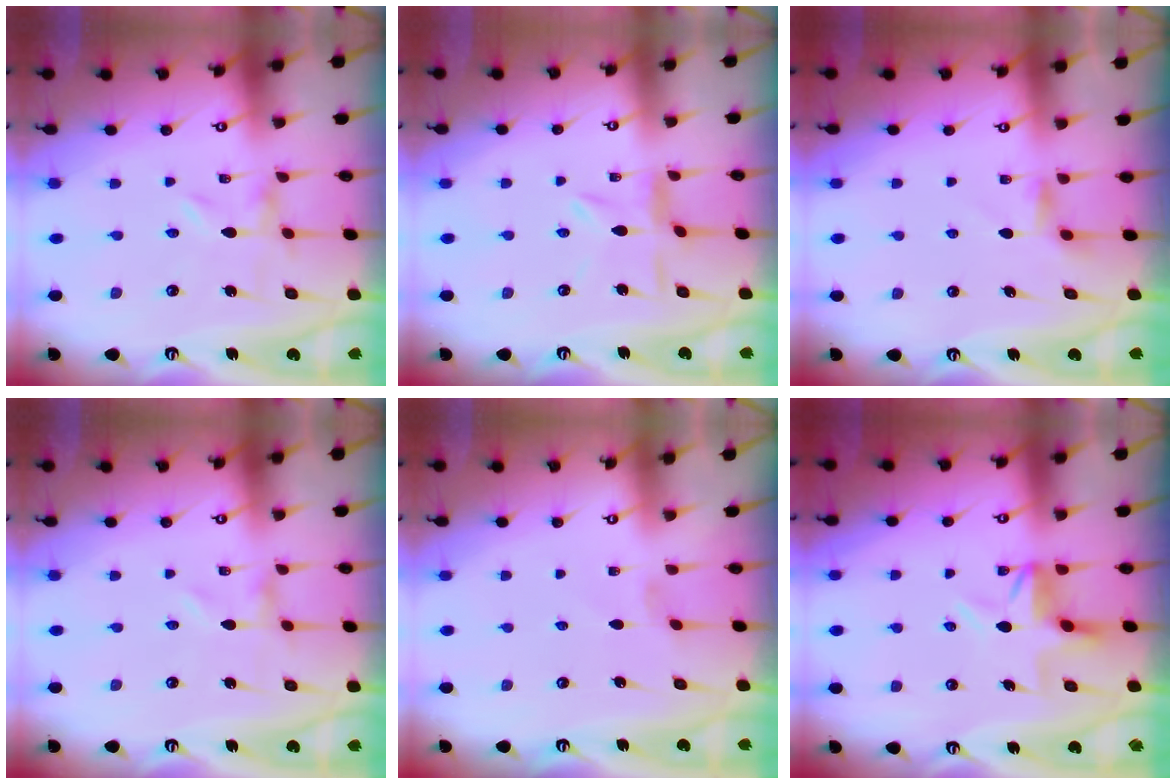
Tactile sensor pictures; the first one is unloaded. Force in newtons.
{"total": 4.9, "press": 4.9, "slide": 0.4}
{"total": 3.5, "press": 3.4, "slide": 0.5}
{"total": 0.0}
{"total": 0.9, "press": 0.8, "slide": 0.3}
{"total": 6.2, "press": 5.8, "slide": 2.2}